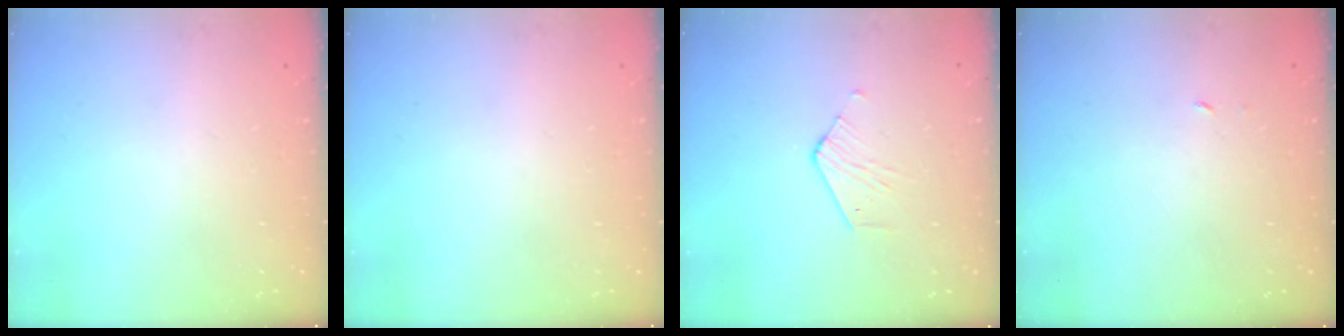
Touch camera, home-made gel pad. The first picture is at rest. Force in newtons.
{"total": 0.0}
{"total": 2.5, "press": 2.5, "slide": 0.2}
{"total": 1.8, "press": 1.8, "slide": 0.1}